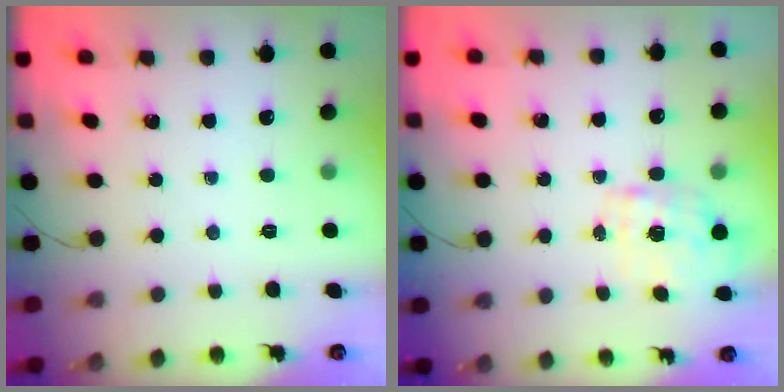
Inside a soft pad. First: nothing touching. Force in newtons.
{"total": 2.2, "press": 2.1, "slide": 0.4}